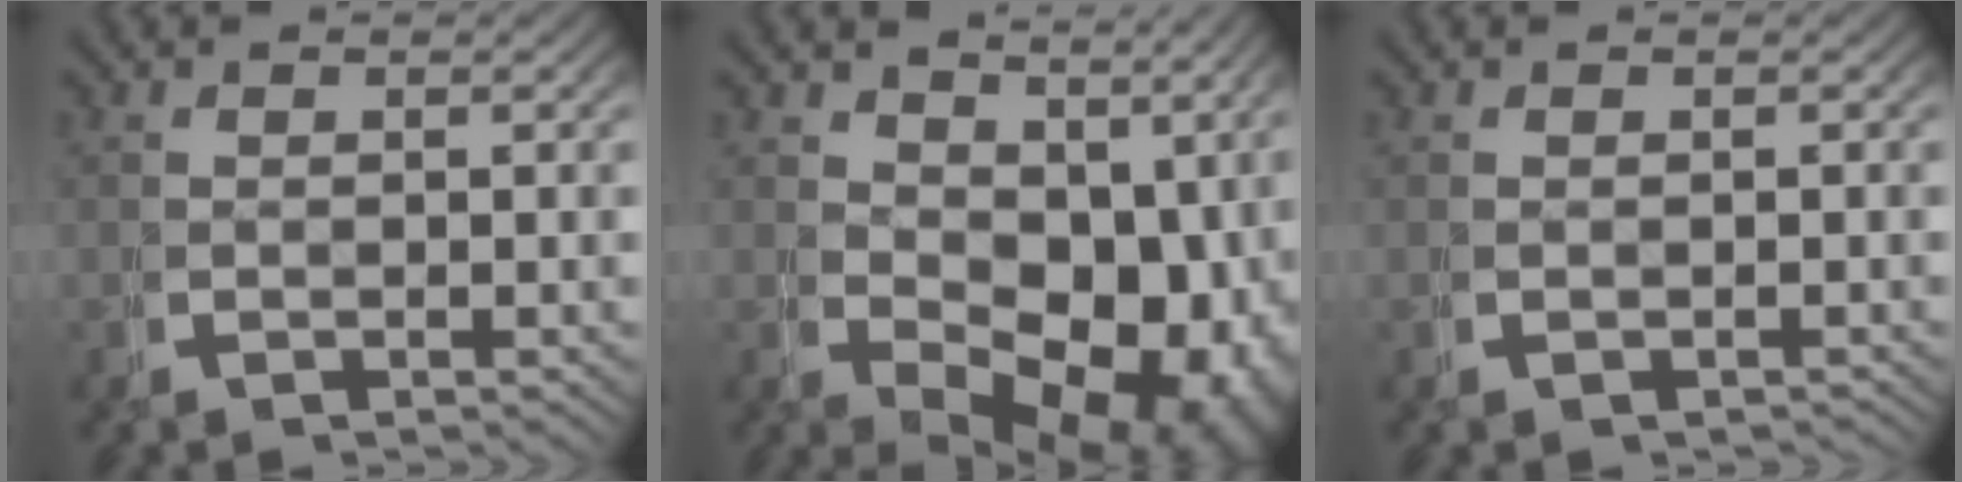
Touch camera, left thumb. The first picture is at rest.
{"total": 10.7, "force": [-0.6, 7.0, 8.1], "torque": [-0.113, -0.041, 0.015]}
{"total": 0.7, "force": [-0.7, 0.3, 0.1], "torque": [-0.005, -0.001, -0.005]}